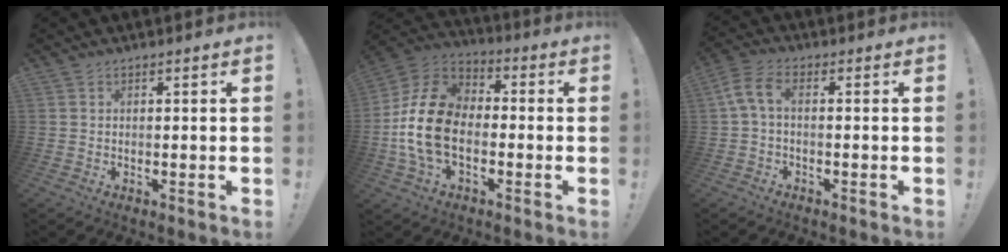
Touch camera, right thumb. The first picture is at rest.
{"total": 17.9, "force": [-3.1, 12.2, 12.6], "torque": [-0.235, 0.034, -0.047]}
{"total": 5.6, "force": [0.6, 2.5, 5.0], "torque": [-0.118, -0.005, 0.011]}